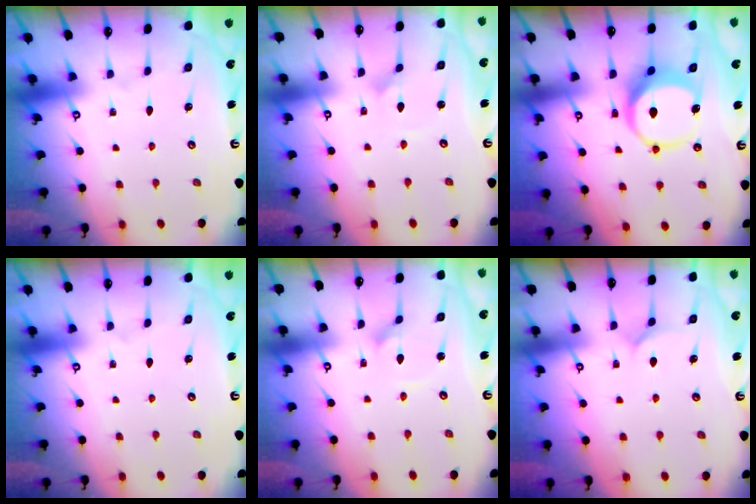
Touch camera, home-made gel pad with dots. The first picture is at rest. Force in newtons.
{"total": 1.9, "press": 1.9, "slide": 0.1}
{"total": 8.9, "press": 8.8, "slide": 1.3}
{"total": 0.0}
{"total": 1.8, "press": 1.8, "slide": 0.2}
{"total": 4.3, "press": 4.2, "slide": 0.3}